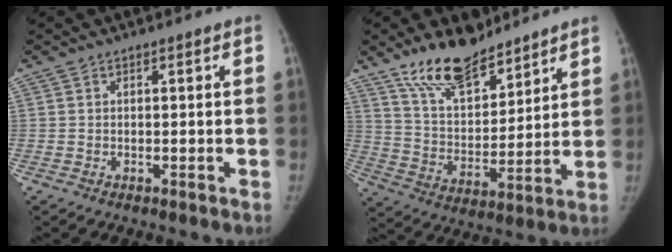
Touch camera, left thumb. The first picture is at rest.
{"total": 15.0, "force": [11.5, 6.2, 7.4], "torque": [-0.091, -0.069, 0.212]}